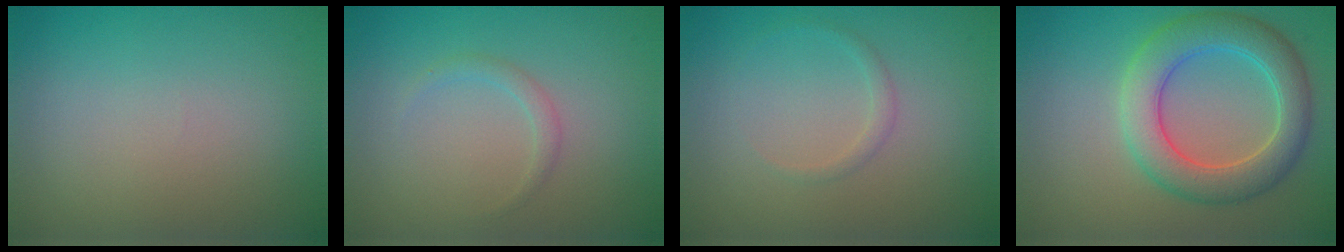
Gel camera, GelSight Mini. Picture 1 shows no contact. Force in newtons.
{"total": 1.0, "press": 1.0, "slide": 0.0}
{"total": 0.8, "press": 0.8, "slide": 0.0}
{"total": 5.8, "press": 5.8, "slide": 0.2}